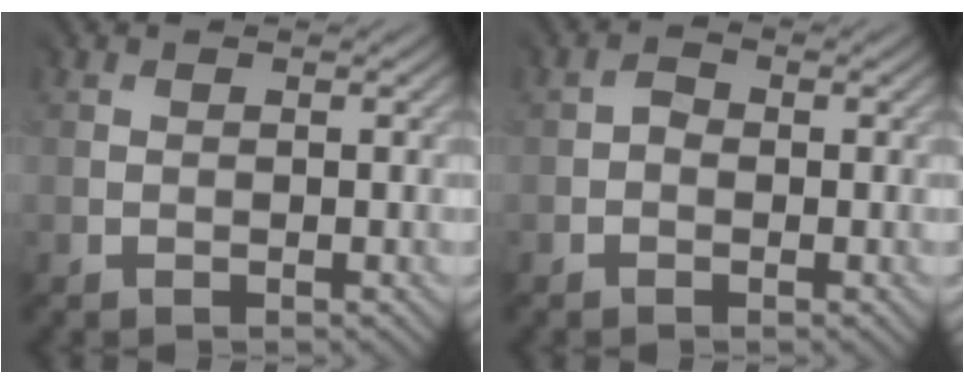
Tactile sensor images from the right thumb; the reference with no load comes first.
{"total": 1.4, "force": [-0.2, 1.2, 0.6], "torque": [-0.007, 0.003, -0.009]}